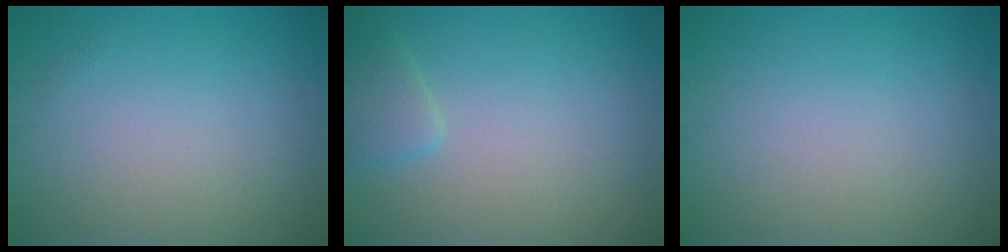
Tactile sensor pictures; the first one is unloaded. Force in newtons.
{"total": 1.8, "press": 1.8, "slide": 0.2}
{"total": 0.0}